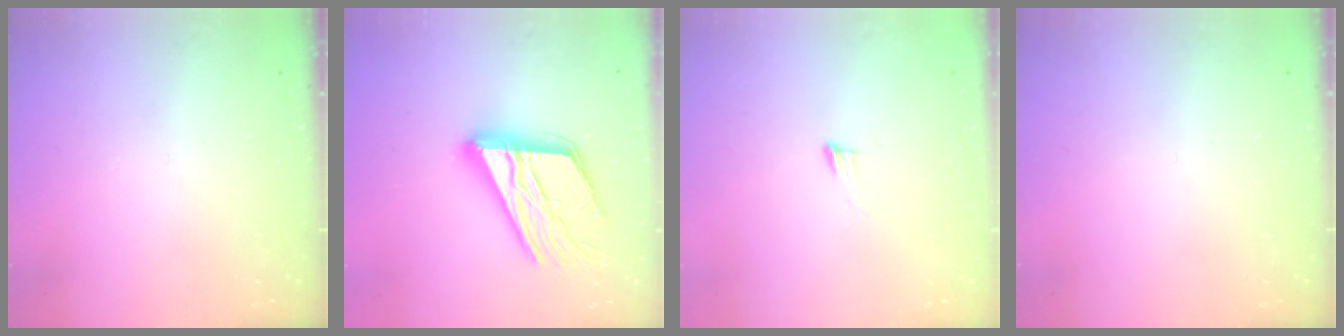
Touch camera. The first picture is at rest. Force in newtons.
{"total": 21.7, "press": 21.7, "slide": 1.5}
{"total": 4.3, "press": 4.1, "slide": 1.0}
{"total": 0.0}